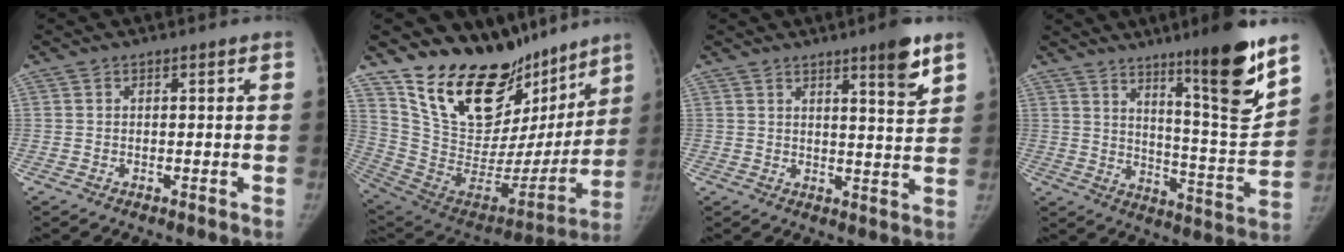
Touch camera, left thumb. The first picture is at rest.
{"total": 26.6, "force": [20.2, 12.9, 11.7], "torque": [-0.145, -0.112, 0.334]}
{"total": 6.9, "force": [4.4, 0.7, 5.2], "torque": [-0.067, -0.032, 0.062]}
{"total": 17.2, "force": [10.9, 1.4, 13.2], "torque": [-0.171, -0.080, 0.173]}